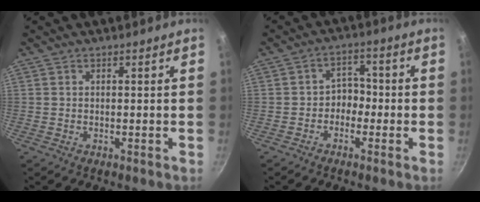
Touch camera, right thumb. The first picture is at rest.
{"total": 4.4, "force": [-1.5, 3.5, 2.2], "torque": [-0.001, 0.025, -0.038]}